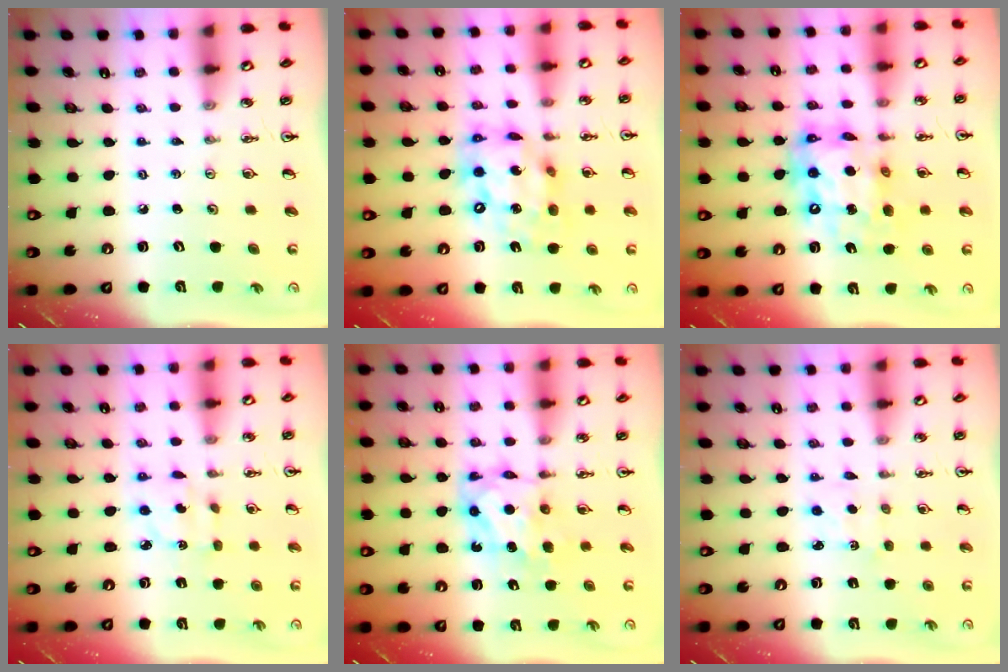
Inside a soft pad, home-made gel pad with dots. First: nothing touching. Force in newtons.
{"total": 15.5, "press": 15.5, "slide": 1.1}
{"total": 15.9, "press": 15.8, "slide": 1.7}
{"total": 2.9, "press": 2.9, "slide": 0.1}
{"total": 7.1, "press": 7.1, "slide": 0.4}
{"total": 1.5, "press": 1.4, "slide": 0.4}